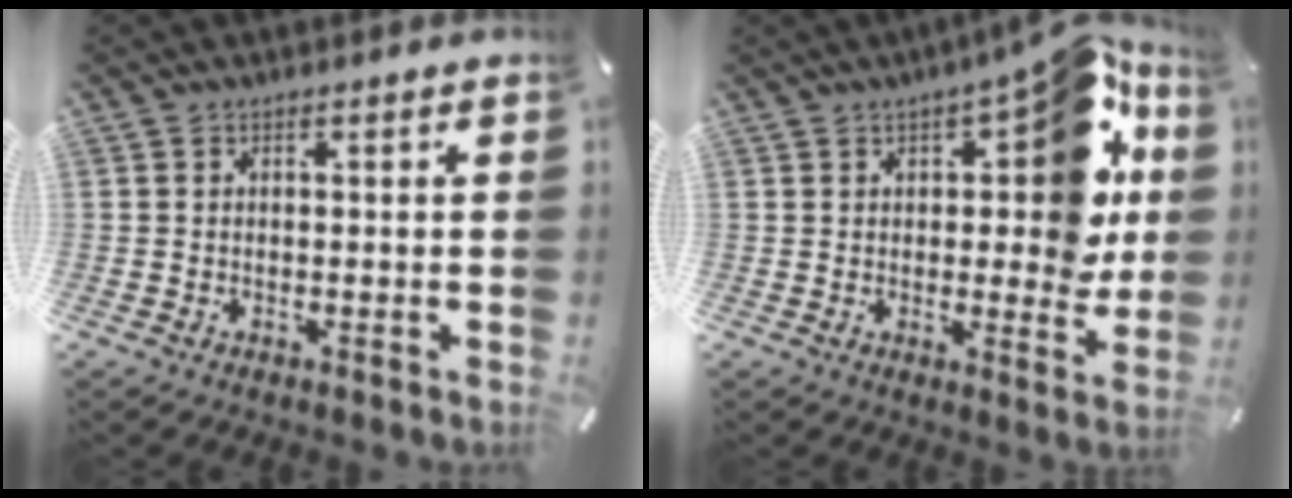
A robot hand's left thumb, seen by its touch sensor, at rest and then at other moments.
{"total": 18.6, "force": [6.1, 8.0, 15.6], "torque": [-0.181, -0.032, 0.091]}